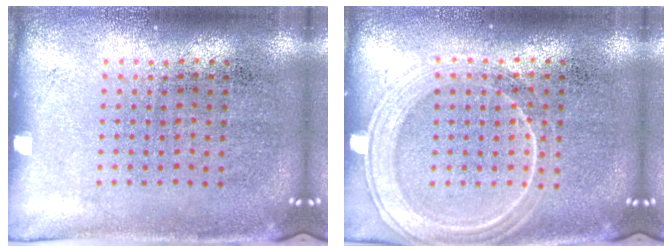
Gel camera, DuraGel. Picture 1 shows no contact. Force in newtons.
{"total": 2.8, "press": 2.8, "slide": 0.5}